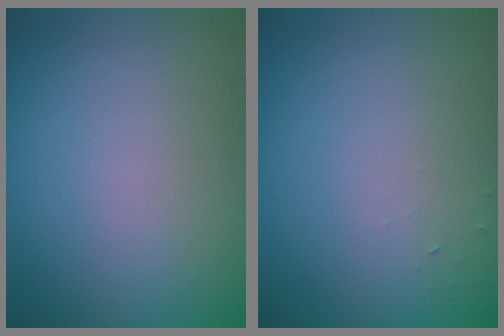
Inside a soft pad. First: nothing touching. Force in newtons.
{"total": 0.6, "press": 0.6, "slide": 0.1}